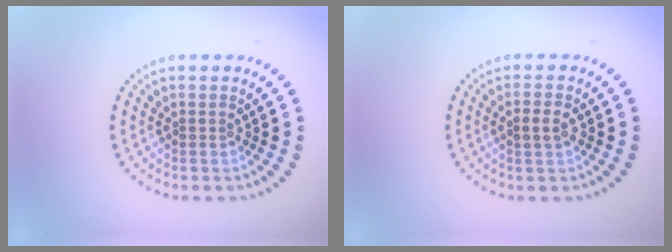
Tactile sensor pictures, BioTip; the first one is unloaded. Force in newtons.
{"total": 1.9, "press": 1.9, "slide": 0.1}